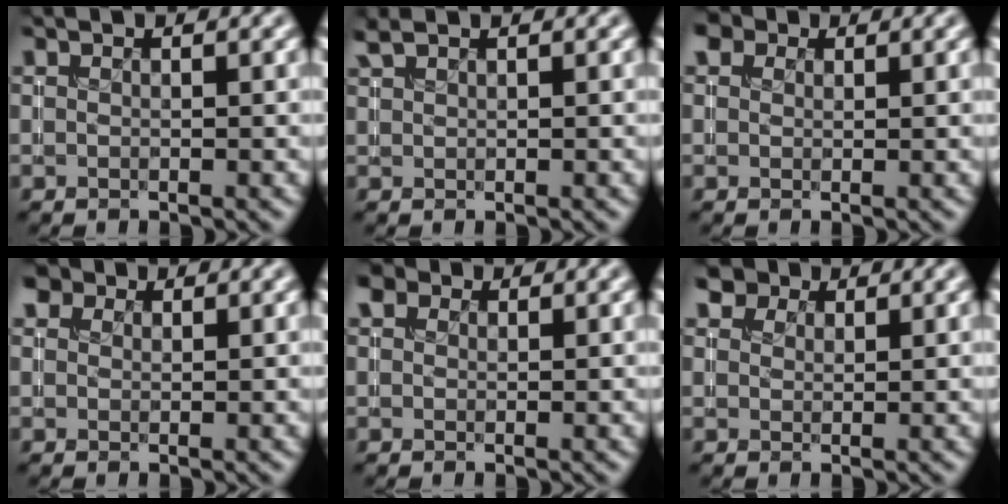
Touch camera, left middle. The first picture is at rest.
{"total": 1.2, "force": [1.1, 0.3, 0.5], "torque": [-0.015, 0.003, 0.025]}
{"total": 2.7, "force": [1.7, 1.7, 1.2], "torque": [-0.020, 0.007, 0.012]}
{"total": 3.2, "force": [2.2, 2.0, 1.4], "torque": [-0.029, 0.008, 0.021]}
{"total": 2.0, "force": [1.2, 1.4, 0.8], "torque": [-0.014, 0.002, 0.009]}
{"total": 4.4, "force": [3.2, 2.5, 1.7], "torque": [-0.042, 0.006, 0.047]}